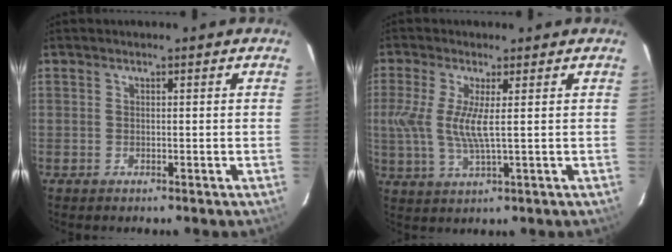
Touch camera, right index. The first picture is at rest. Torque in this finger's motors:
{"motor_torque": [0.20, 0.13, 0.24, 0.13]}